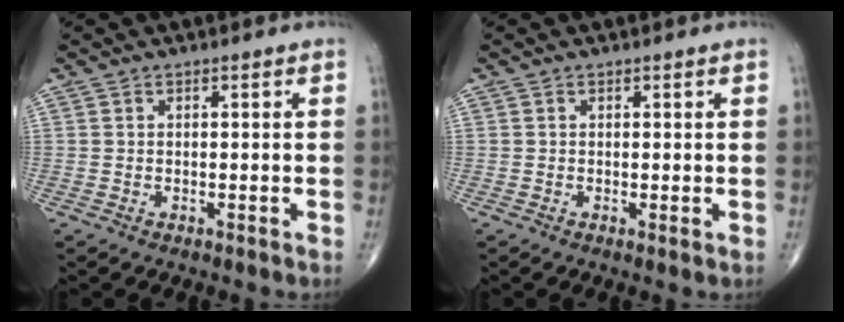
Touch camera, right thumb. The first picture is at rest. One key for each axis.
{"total": 0.6, "fx": 0.0, "fy": 0.1, "fz": 0.5, "tx": -0.015, "ty": -0.004, "tz": -0.001}